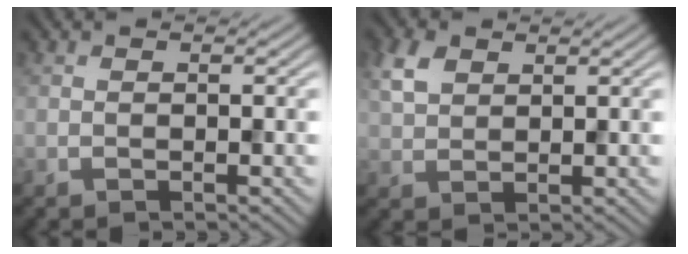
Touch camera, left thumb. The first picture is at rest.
{"total": 3.9, "force": [1.9, 2.5, 2.3], "torque": [-0.061, 0.007, 0.039]}